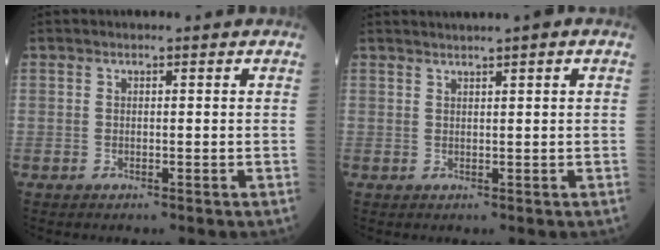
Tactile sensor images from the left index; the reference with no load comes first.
{"total": 3.5, "force": [2.7, -0.3, 2.2], "torque": [-0.035, 0.023, 0.046]}